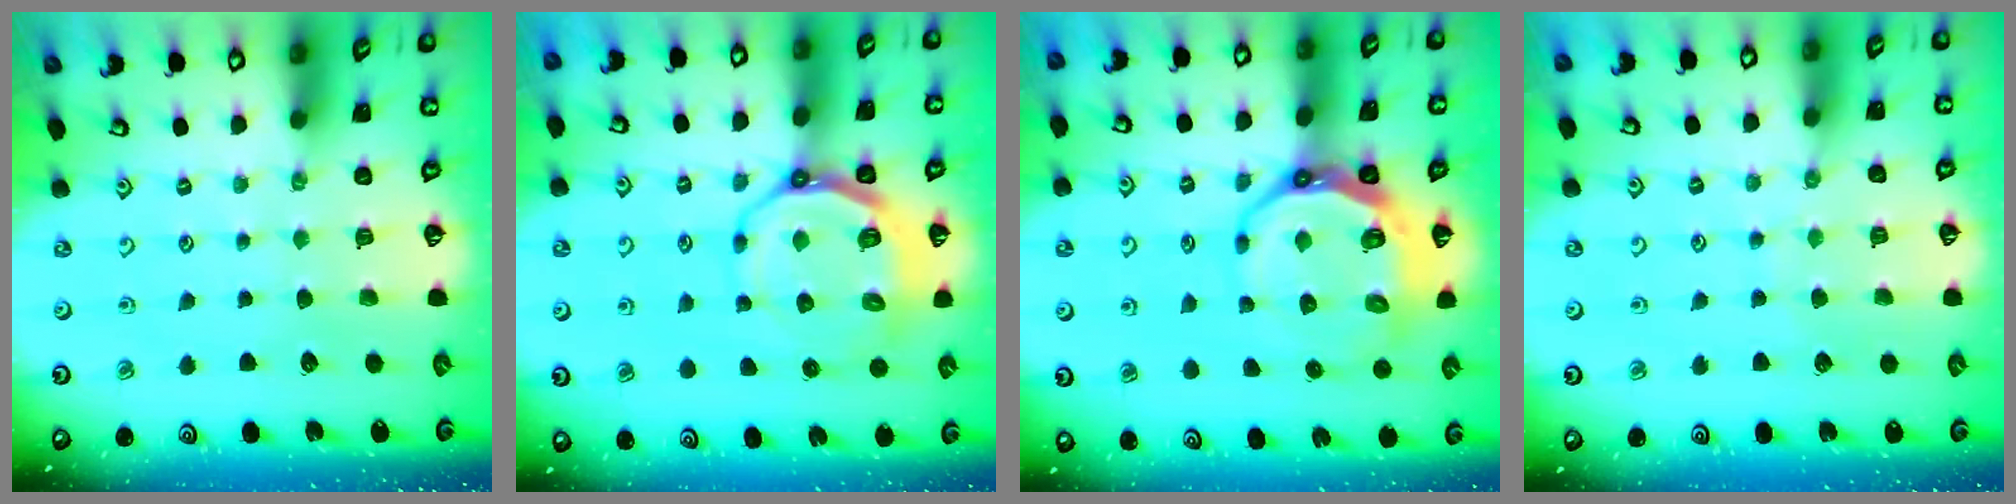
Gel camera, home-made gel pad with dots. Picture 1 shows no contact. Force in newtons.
{"total": 11.2, "press": 10.7, "slide": 3.4}
{"total": 13.2, "press": 12.5, "slide": 4.3}
{"total": 5.4, "press": 5.3, "slide": 0.6}